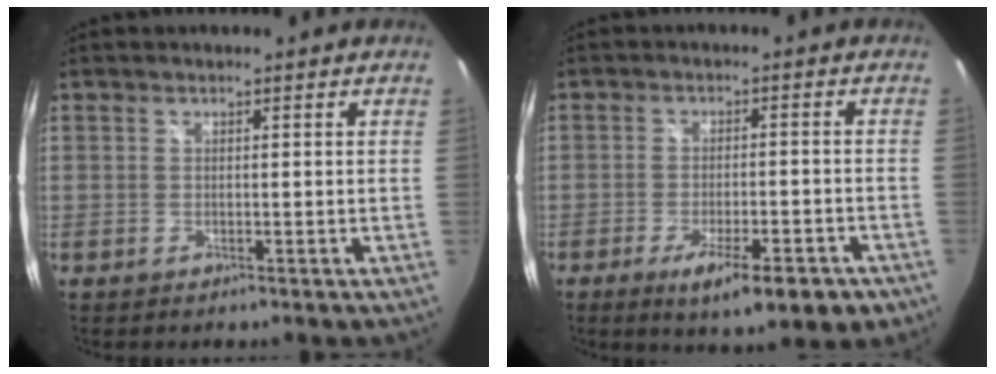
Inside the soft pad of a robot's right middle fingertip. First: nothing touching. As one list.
[{"total": 11.0, "force": [-6.5, 3.0, 8.4], "torque": [-0.145, -0.027, -0.090]}]